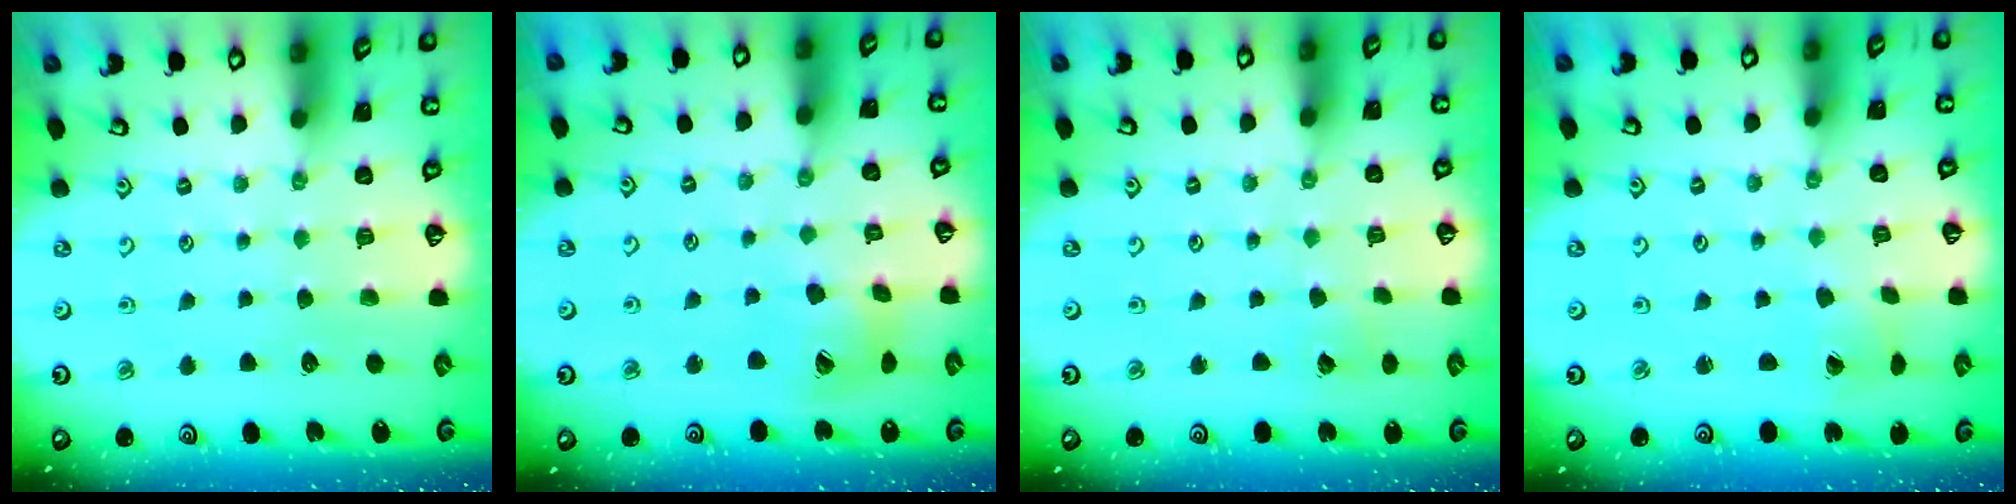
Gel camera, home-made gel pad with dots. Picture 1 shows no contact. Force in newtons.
{"total": 12.8, "press": 12.7, "slide": 1.6}
{"total": 2.8, "press": 2.8, "slide": 0.3}
{"total": 1.9, "press": 1.8, "slide": 0.7}